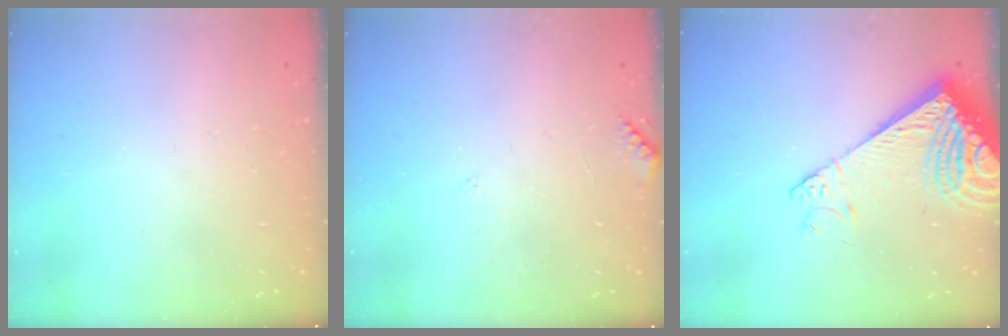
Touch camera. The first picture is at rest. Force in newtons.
{"total": 5.5, "press": 5.5, "slide": 0.7}
{"total": 14.1, "press": 13.9, "slide": 2.2}